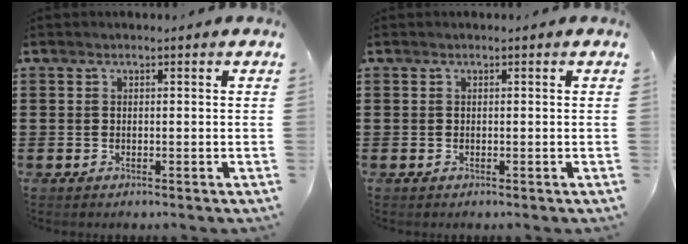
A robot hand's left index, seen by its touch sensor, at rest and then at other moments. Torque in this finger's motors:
{"motor_torque": [1.82, -0.32, 0.04, 0.03]}